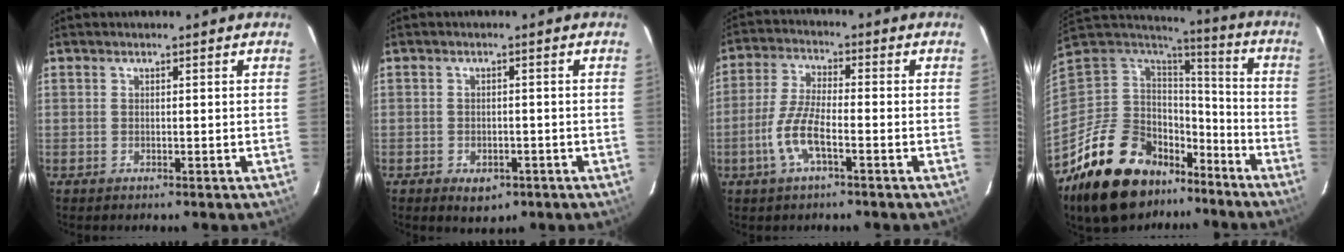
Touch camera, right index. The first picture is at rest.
{"total": 4.4, "force": [-2.4, 3.0, 2.2], "torque": [-0.045, -0.002, -0.024]}
{"total": 7.8, "force": [-3.3, 2.1, 6.7], "torque": [-0.149, 0.000, -0.066]}
{"total": 22.3, "force": [-14.9, 12.5, 10.8], "torque": [-0.231, 0.010, -0.230]}